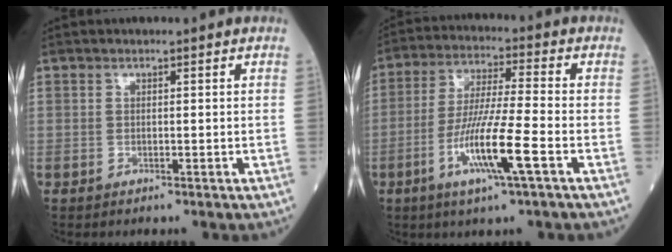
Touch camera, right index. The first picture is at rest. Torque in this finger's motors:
{"motor_torque": [1.53, -0.60, 0.79, 0.21]}